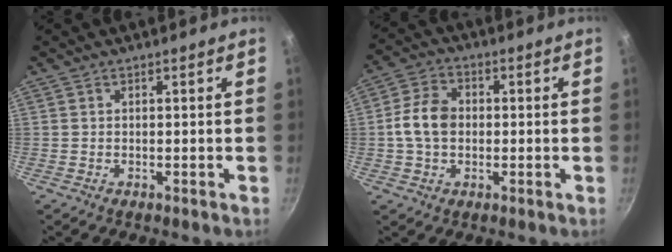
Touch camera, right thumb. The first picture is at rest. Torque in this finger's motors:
{"motor_torque": [0.95, 1.64, 0.85, -0.45, 0.05]}